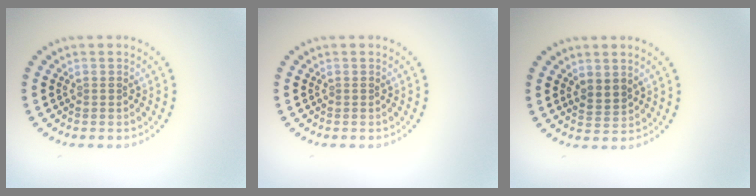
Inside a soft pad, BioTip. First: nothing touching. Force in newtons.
{"total": 0.0}
{"total": 1.8, "press": 1.5, "slide": 1.0}